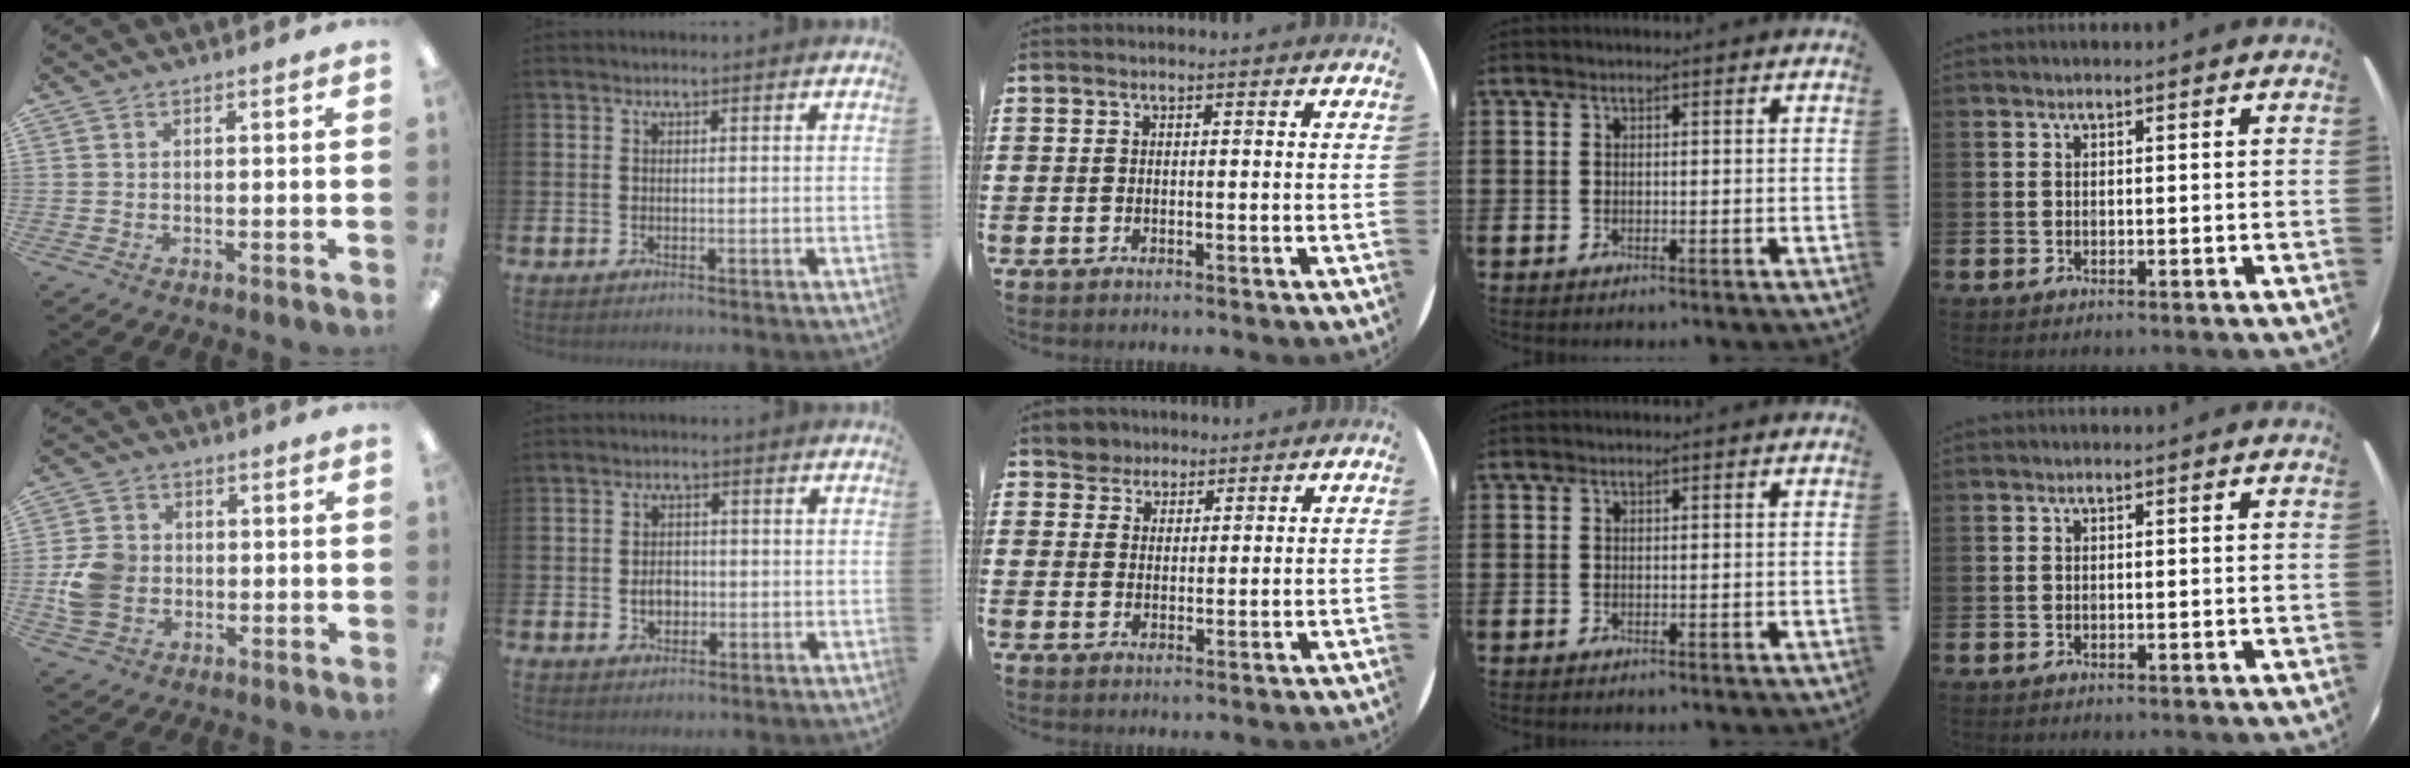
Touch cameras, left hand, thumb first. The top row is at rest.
{"thumb": {"total": 8.3, "force": [-0.9, 7.1, 4.3], "torque": [-0.083, 0.013, -0.014]}, "index": {"total": 2.6, "force": [-0.4, 2.0, 1.5], "torque": [-0.013, -0.002, -0.014]}, "middle": {"total": 3.2, "force": [2.7, 1.5, -0.5], "torque": [0.007, 0.000, 0.053]}}